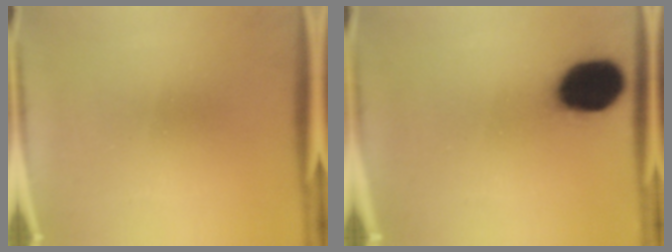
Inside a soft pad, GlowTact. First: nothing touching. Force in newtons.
{"total": 17.9}